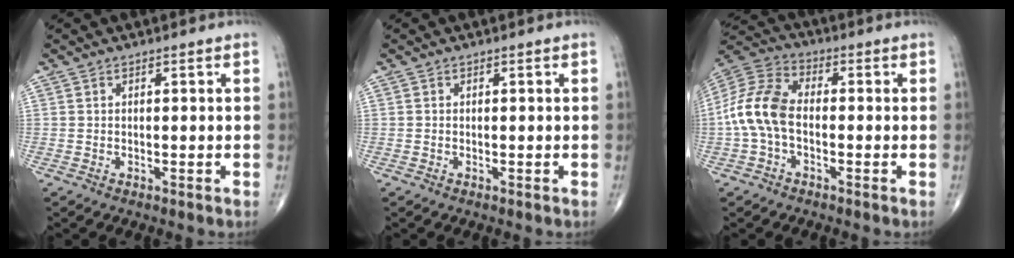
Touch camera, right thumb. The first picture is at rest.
{"total": 0.0}
{"total": 11.6, "force": [-1.6, 7.0, 9.1], "torque": [-0.191, 0.034, -0.041]}